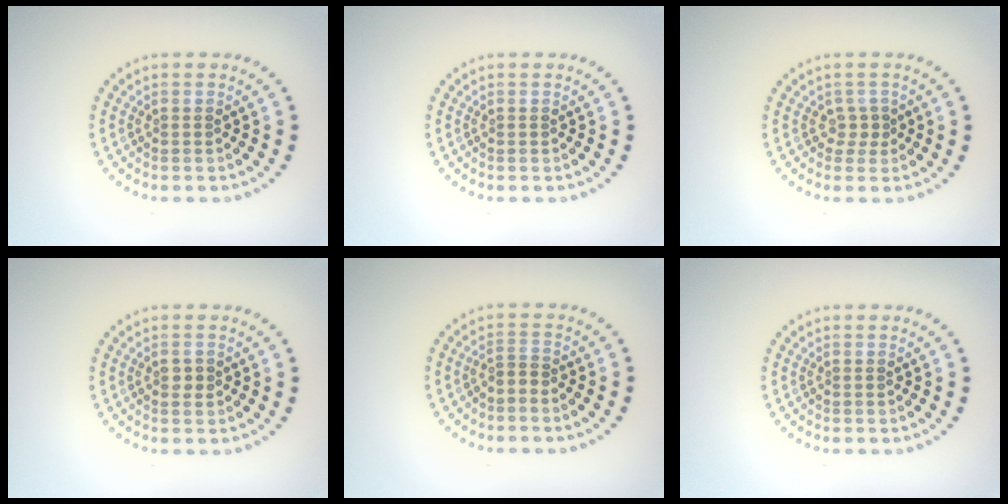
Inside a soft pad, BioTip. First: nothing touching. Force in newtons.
{"total": 0.0}
{"total": 1.3, "press": 0.9, "slide": 0.9}
{"total": 1.0, "press": 1.0, "slide": 0.1}
{"total": 1.1, "press": 0.6, "slide": 1.0}
{"total": 0.0}